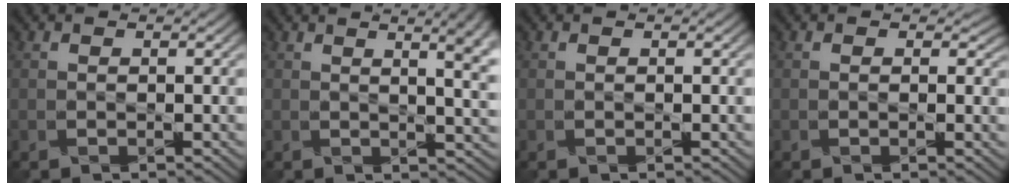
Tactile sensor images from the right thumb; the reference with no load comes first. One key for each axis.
{"total": 8.4, "fx": 3.0, "fy": 3.1, "fz": 7.2, "tx": -0.054, "ty": 0.030, "tz": 0.024}
{"total": 0.0}
{"total": 0.9, "fx": 0.1, "fy": 0.8, "fz": 0.5, "tx": -0.010, "ty": -0.007, "tz": 0.000}